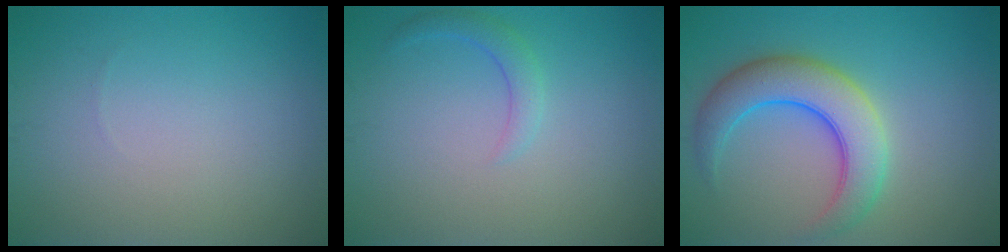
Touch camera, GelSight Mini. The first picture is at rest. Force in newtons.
{"total": 1.6, "press": 1.6, "slide": 0.2}
{"total": 6.4, "press": 6.4, "slide": 0.3}